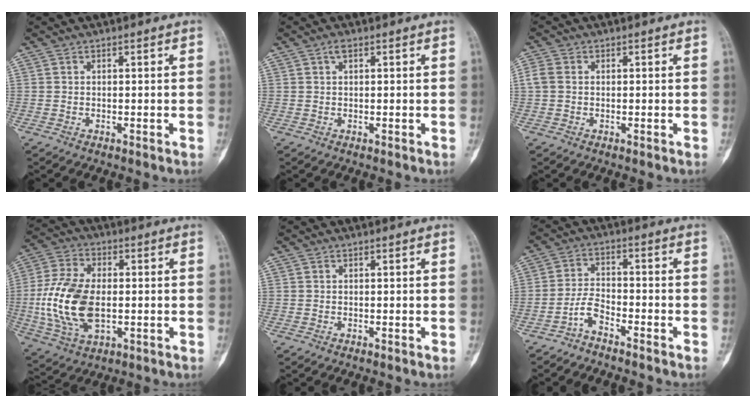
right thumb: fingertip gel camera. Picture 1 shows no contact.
{"total": 1.2, "force": [0.6, 0.5, 0.9], "torque": [-0.018, 0.005, 0.010]}
{"total": 2.5, "force": [0.1, 2.0, 1.5], "torque": [-0.038, 0.007, -0.002]}
{"total": 15.7, "force": [-1.3, 9.1, 12.7], "torque": [-0.262, 0.000, -0.020]}
{"total": 0.0}
{"total": 3.2, "force": [-2.6, 0.9, 1.6], "torque": [-0.033, 0.026, -0.053]}